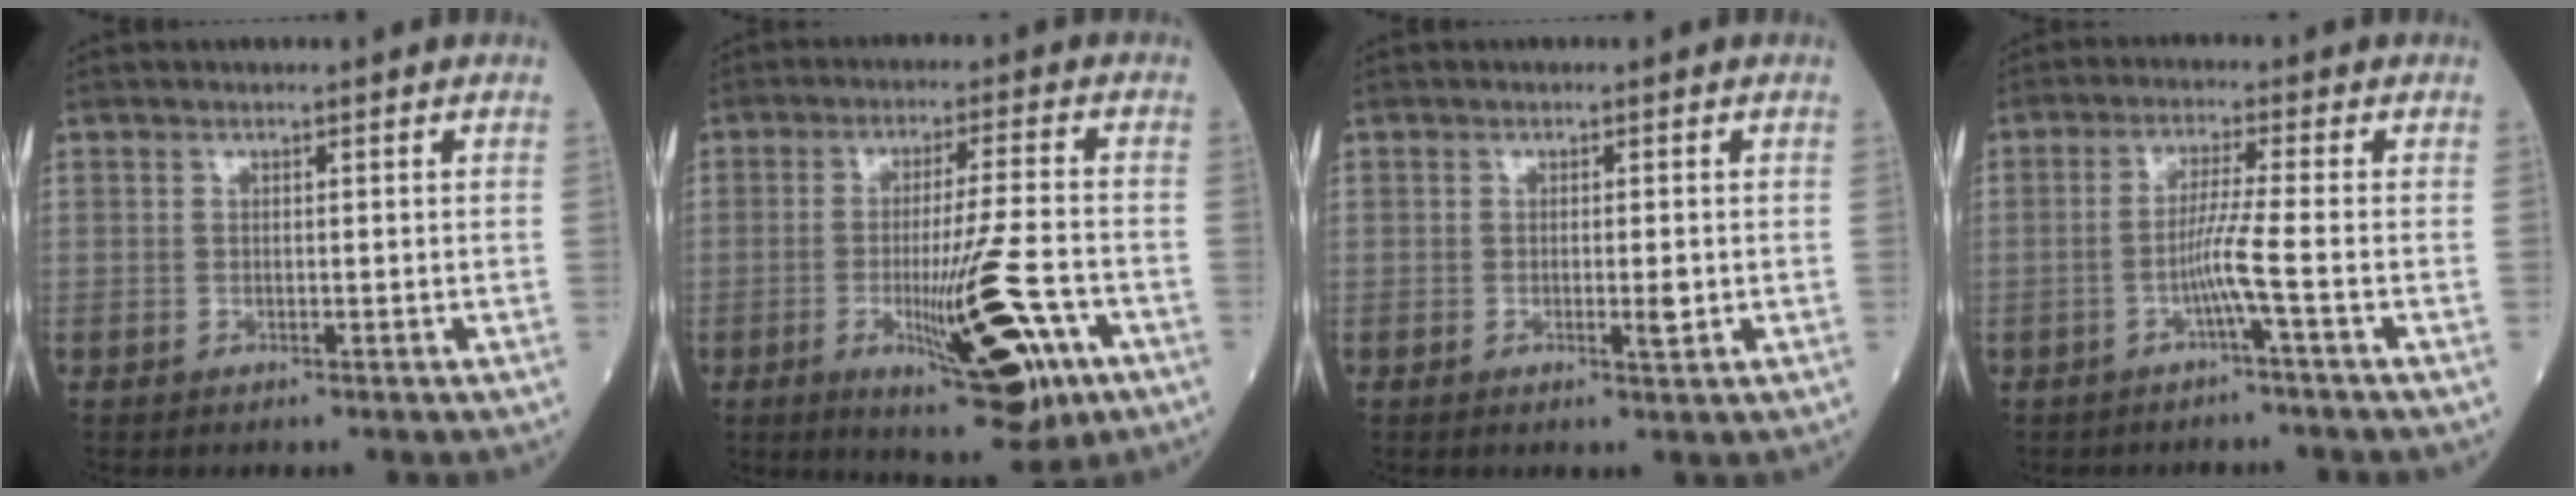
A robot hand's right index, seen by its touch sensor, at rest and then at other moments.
{"total": 14.0, "force": [-5.1, 1.5, 13.0], "torque": [-0.200, -0.025, -0.073]}
{"total": 1.8, "force": [-0.3, 0.2, 1.8], "torque": [-0.029, -0.003, -0.004]}
{"total": 4.1, "force": [-1.7, -1.4, 3.5], "torque": [-0.072, 0.003, -0.034]}